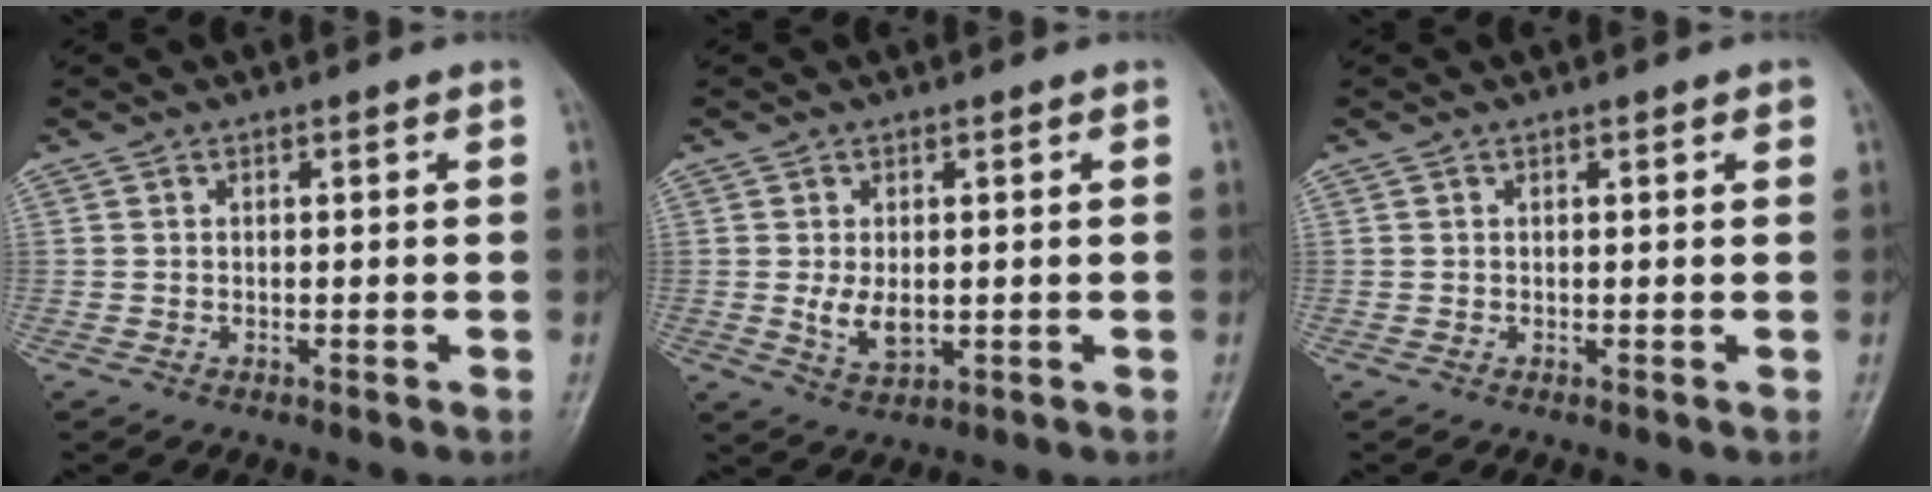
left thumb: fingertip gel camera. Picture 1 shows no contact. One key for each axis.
{"total": 4.4, "fx": 0.1, "fy": 2.7, "fz": 3.5, "tx": -0.059, "ty": -0.011, "tz": 0.009}
{"total": 1.3, "fx": 0.8, "fy": 0.4, "fz": 0.9, "tx": -0.010, "ty": -0.001, "tz": 0.008}